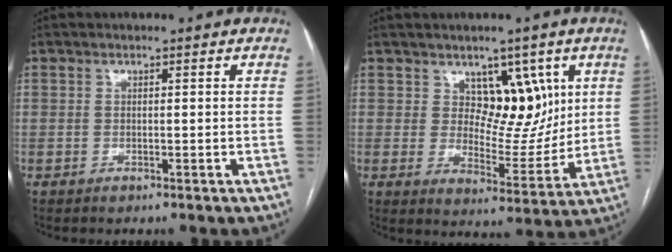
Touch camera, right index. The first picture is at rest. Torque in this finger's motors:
{"motor_torque": [0.18, 0.23, 0.08, 0.00]}